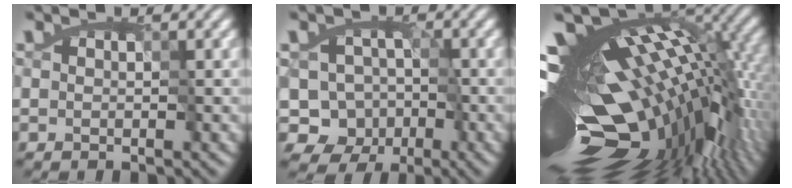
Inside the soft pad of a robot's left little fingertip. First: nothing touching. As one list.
[{"total": 8.8, "force": [-4.9, 6.9, 2.3], "torque": [-0.014, -0.003, -0.095]}, {"total": 17.5, "force": [-3.6, 7.1, 15.6], "torque": [-0.224, -0.020, -0.051]}]